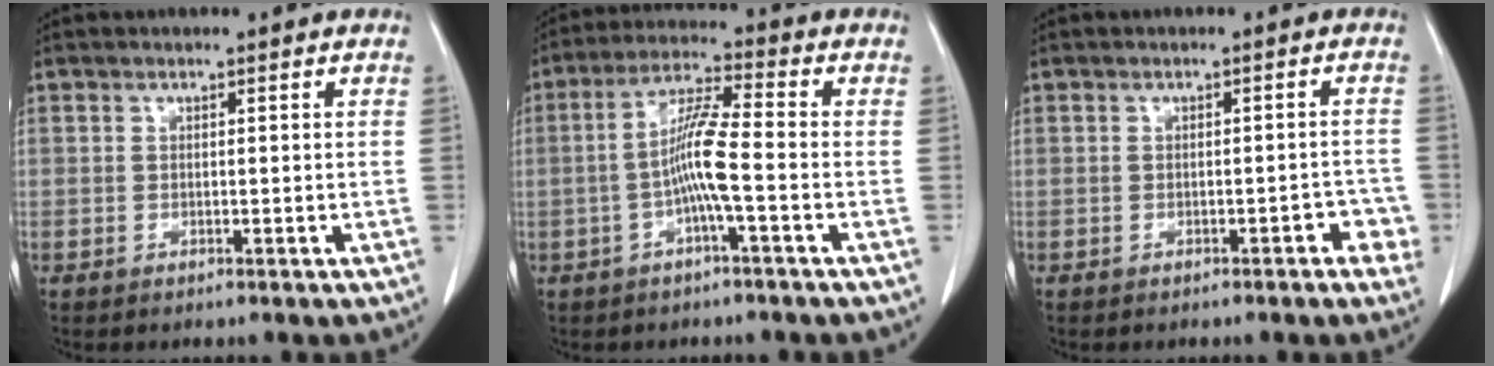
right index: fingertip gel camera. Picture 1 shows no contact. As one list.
[{"total": 7.4, "force": [-1.7, 0.0, 7.2], "torque": [-0.143, 0.010, -0.036]}, {"total": 3.3, "force": [-1.6, 1.1, 2.6], "torque": [-0.022, 0.005, -0.017]}]